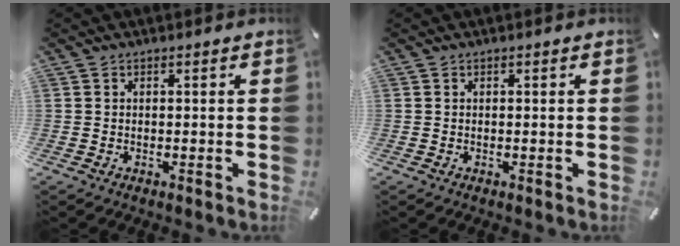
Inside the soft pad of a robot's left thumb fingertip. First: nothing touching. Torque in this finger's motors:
{"motor_torque": [-0.03, -0.02, -0.05, 0.05, 0.00]}